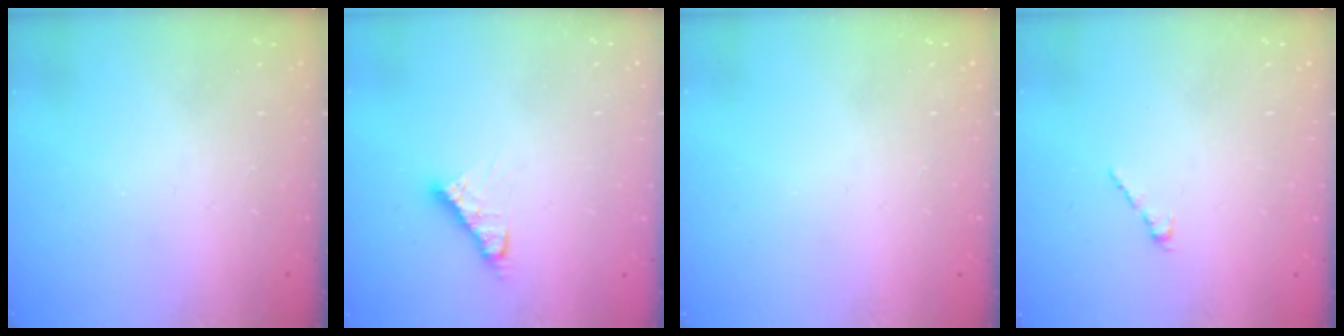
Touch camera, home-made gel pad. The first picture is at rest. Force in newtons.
{"total": 6.6, "press": 6.6, "slide": 0.4}
{"total": 0.0}
{"total": 2.1, "press": 2.0, "slide": 0.7}